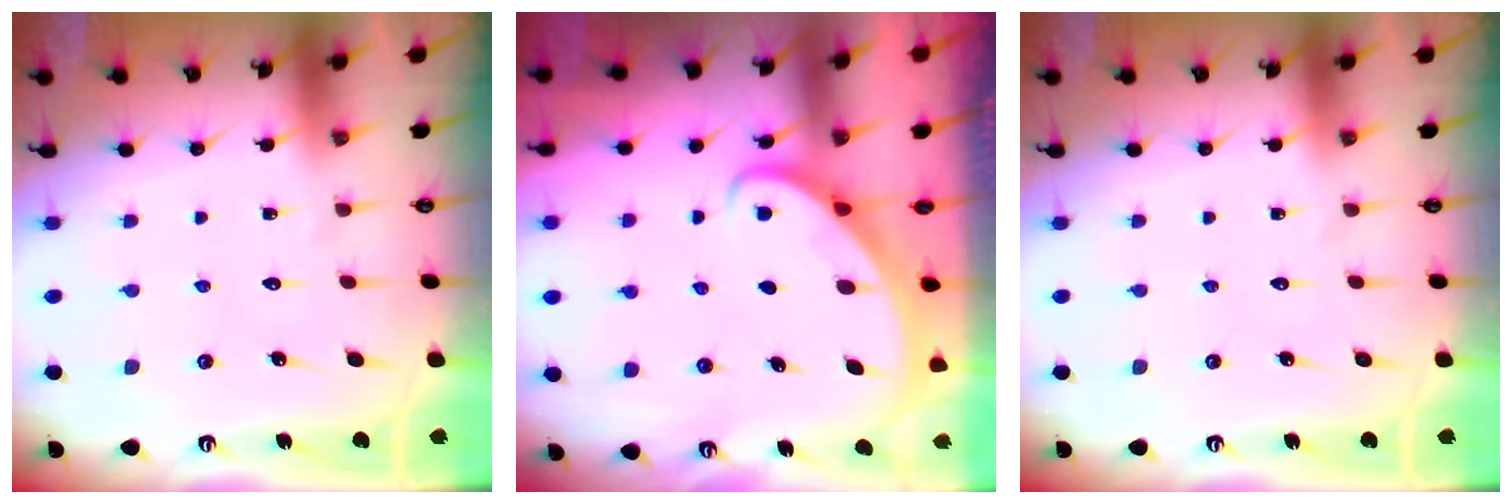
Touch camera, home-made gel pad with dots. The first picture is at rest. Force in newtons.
{"total": 2.8, "press": 2.8, "slide": 0.2}
{"total": 0.0}